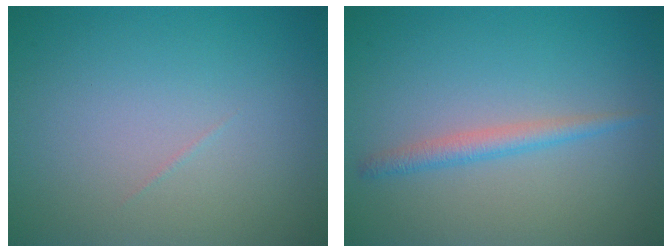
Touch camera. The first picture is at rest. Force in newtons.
{"total": 1.8, "press": 1.8, "slide": 0.0}